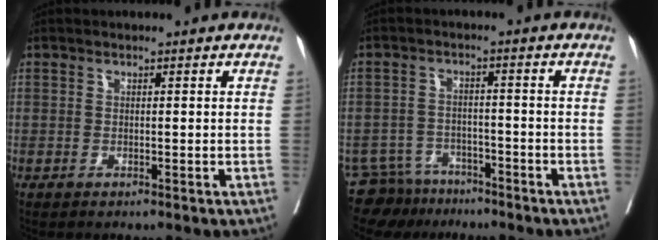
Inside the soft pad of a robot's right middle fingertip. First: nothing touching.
{"total": 6.3, "force": [-5.5, 3.0, -0.6], "torque": [0.013, 0.011, -0.092]}